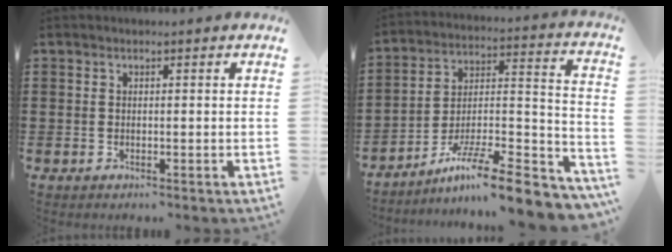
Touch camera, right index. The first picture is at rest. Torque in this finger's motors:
{"motor_torque": [0.99, 0.95, 0.63, 0.20]}